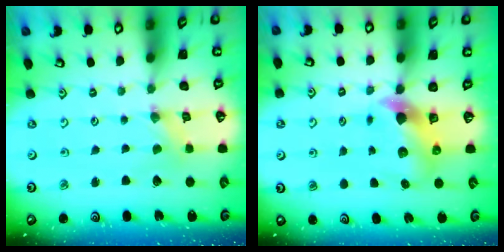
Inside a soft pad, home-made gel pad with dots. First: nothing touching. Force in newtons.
{"total": 6.9, "press": 6.8, "slide": 0.9}